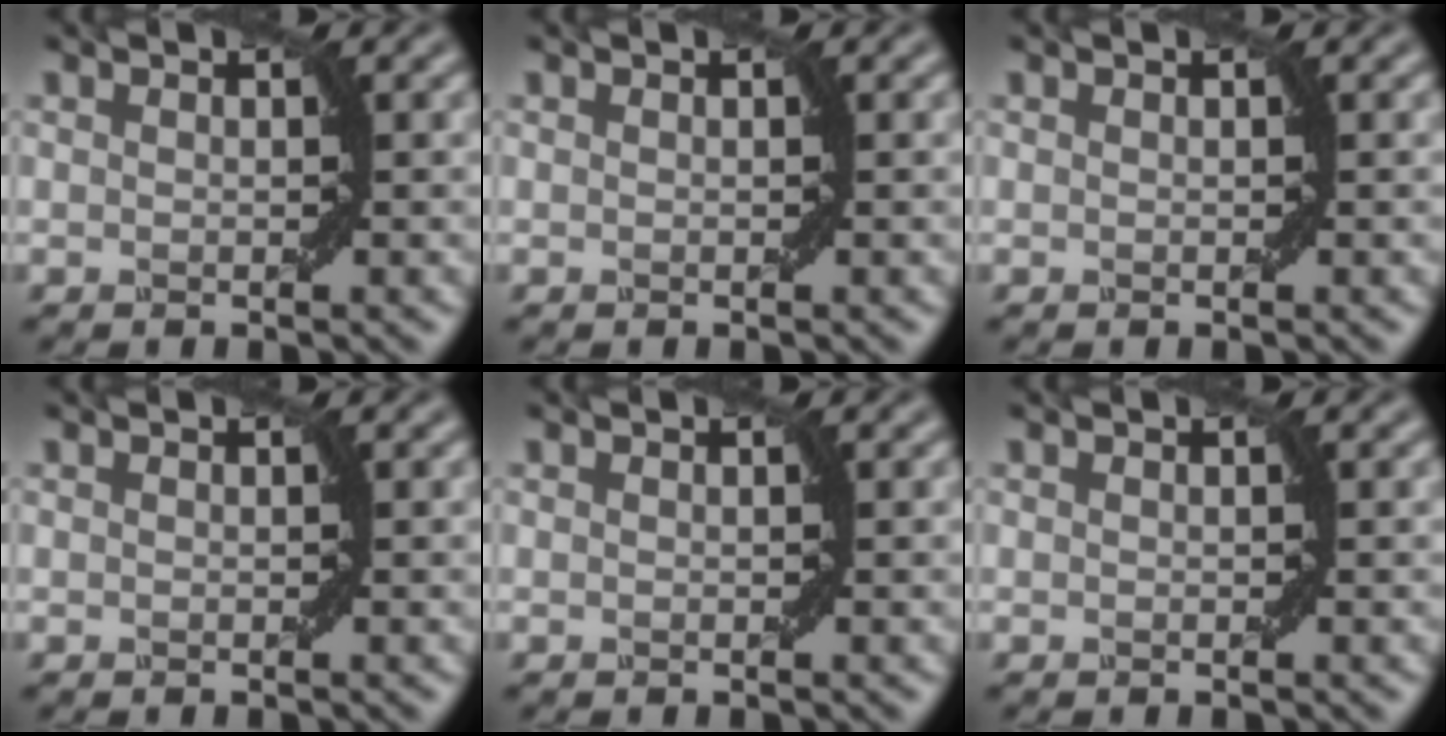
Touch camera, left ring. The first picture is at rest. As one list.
[{"total": 0.0}, {"total": 0.0}, {"total": 0.0}, {"total": 0.0}, {"total": 0.0}]